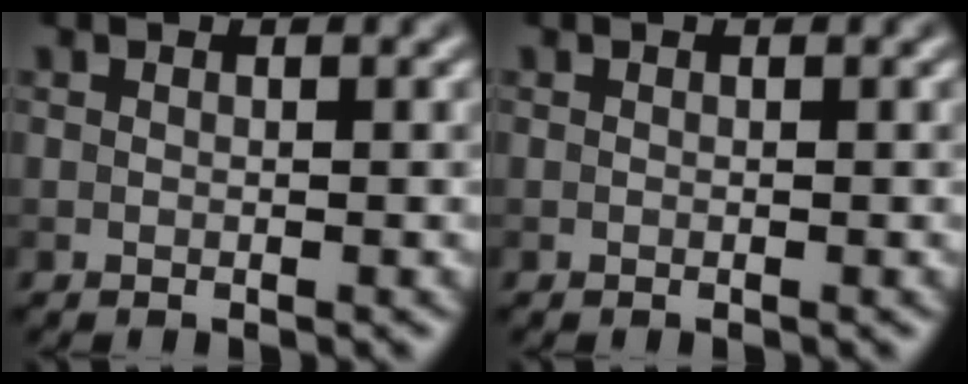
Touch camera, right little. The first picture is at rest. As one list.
[{"total": 0.0}]